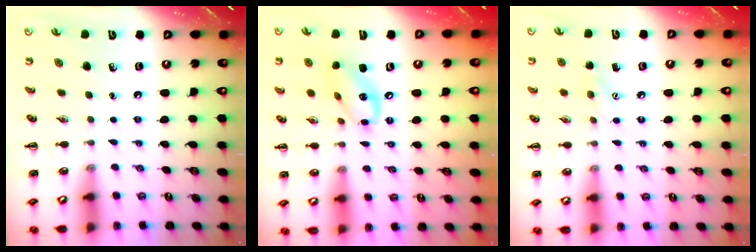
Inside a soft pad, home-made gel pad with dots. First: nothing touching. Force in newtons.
{"total": 10.9, "press": 10.6, "slide": 2.2}
{"total": 6.5, "press": 6.3, "slide": 1.5}